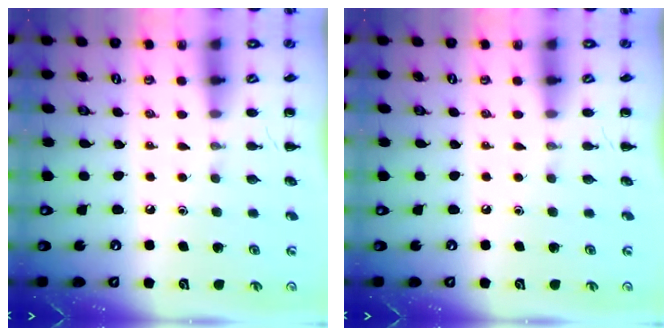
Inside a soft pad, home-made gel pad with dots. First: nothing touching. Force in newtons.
{"total": 0.0}